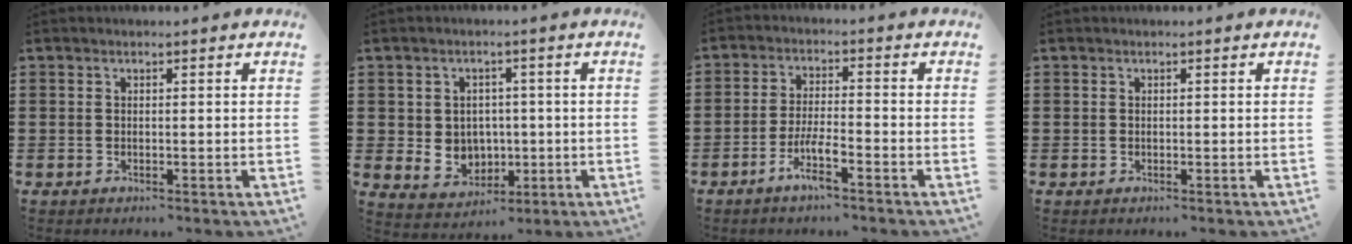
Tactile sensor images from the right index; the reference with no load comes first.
{"total": 4.4, "force": [0.5, 4.2, 1.5], "torque": [-0.032, -0.005, 0.007]}
{"total": 5.3, "force": [-3.2, 0.8, 4.1], "torque": [-0.094, -0.007, -0.065]}
{"total": 0.0}